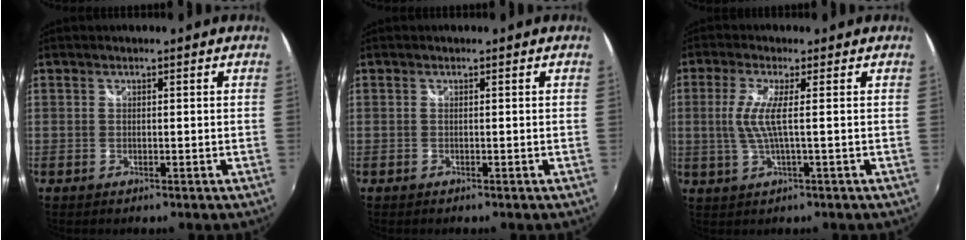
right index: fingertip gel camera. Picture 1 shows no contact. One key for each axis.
{"total": 0.0}
{"total": 5.1, "fx": 0.1, "fy": 0.0, "fz": 5.1, "tx": -0.112, "ty": -0.004, "tz": 0.006}